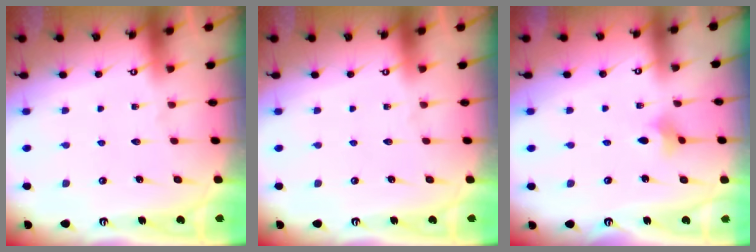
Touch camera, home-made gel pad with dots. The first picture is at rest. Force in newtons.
{"total": 0.0}
{"total": 3.6, "press": 3.6, "slide": 0.6}